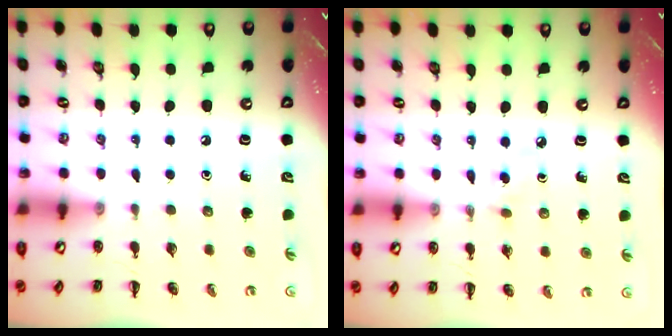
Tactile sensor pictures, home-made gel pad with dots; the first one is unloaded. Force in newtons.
{"total": 3.1, "press": 2.8, "slide": 1.2}